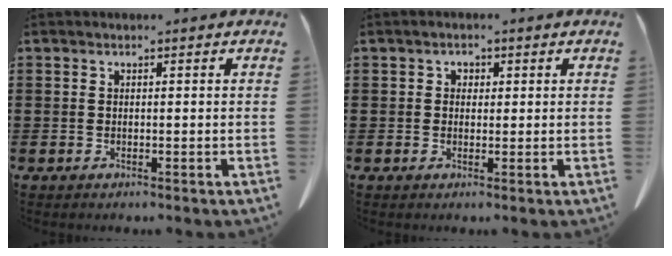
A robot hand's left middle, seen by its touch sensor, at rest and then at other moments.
{"total": 1.1, "force": [0.2, 1.0, 0.5], "torque": [-0.014, 0.006, 0.003]}